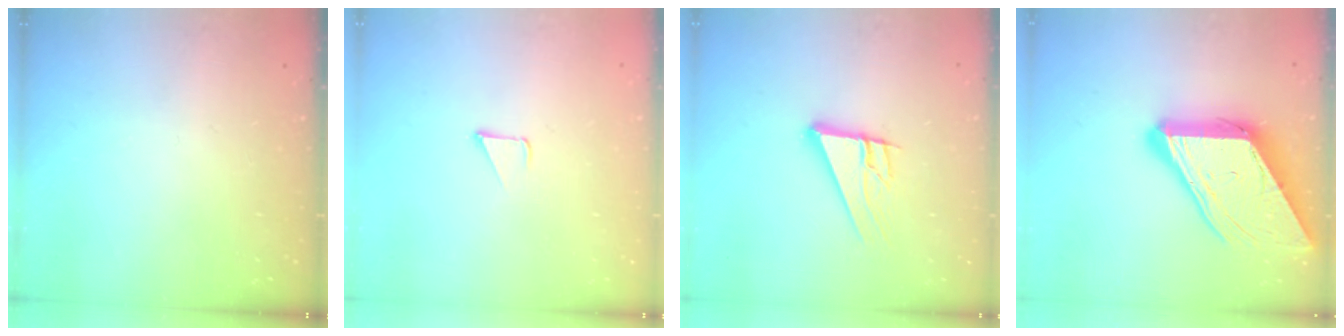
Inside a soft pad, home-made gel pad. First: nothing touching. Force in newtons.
{"total": 1.8, "press": 1.7, "slide": 0.1}
{"total": 11.4, "press": 11.3, "slide": 2.0}
{"total": 19.0, "press": 18.8, "slide": 2.1}